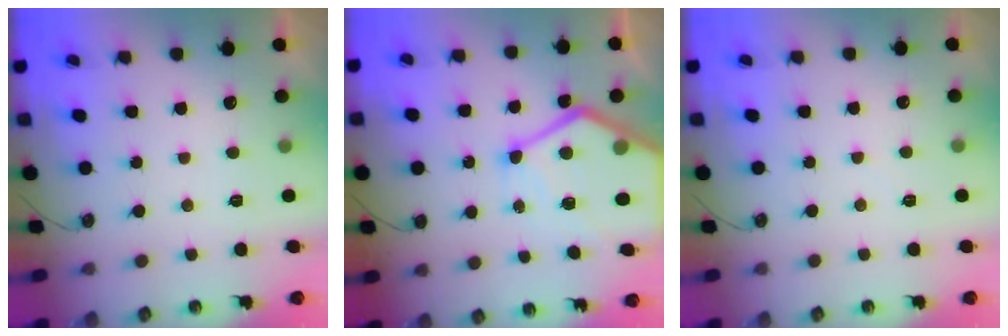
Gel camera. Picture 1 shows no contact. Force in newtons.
{"total": 17.9, "press": 17.9, "slide": 1.6}
{"total": 2.5, "press": 2.4, "slide": 0.4}